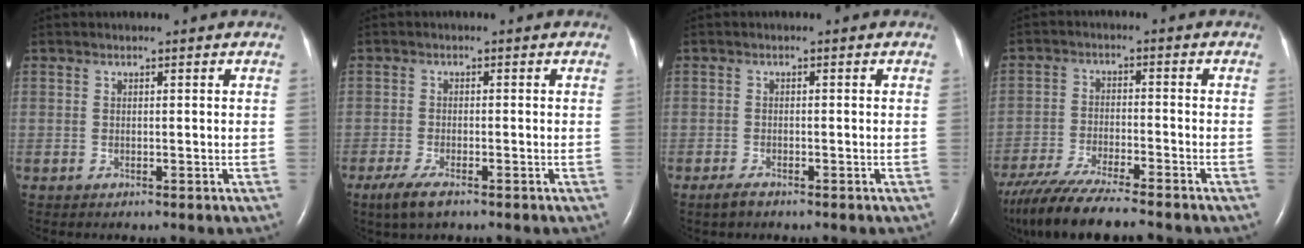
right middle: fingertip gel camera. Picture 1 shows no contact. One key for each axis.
{"total": 4.2, "fx": -2.7, "fy": 0.9, "fz": 3.0, "tx": -0.071, "ty": -0.011, "tz": -0.049}
{"total": 1.7, "fx": -1.3, "fy": 0.4, "fz": 1.0, "tx": -0.031, "ty": -0.004, "tz": -0.024}
{"total": 13.4, "fx": -11.5, "fy": 1.1, "fz": 6.9, "tx": -0.129, "ty": -0.034, "tz": -0.191}